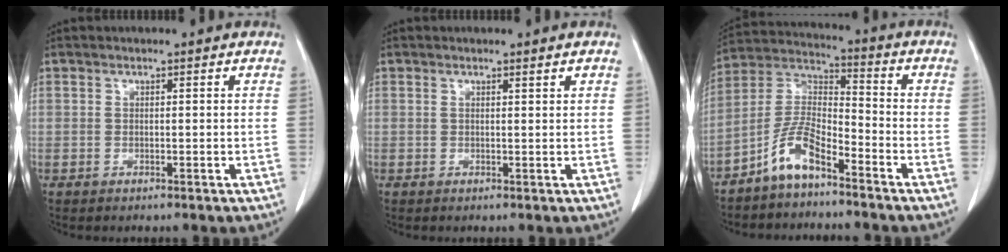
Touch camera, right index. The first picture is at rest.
{"total": 0.8, "force": [0.6, -0.1, 0.5], "torque": [-0.012, 0.003, 0.011]}
{"total": 8.2, "force": [-5.7, 2.3, 5.5], "torque": [-0.124, 0.012, -0.118]}